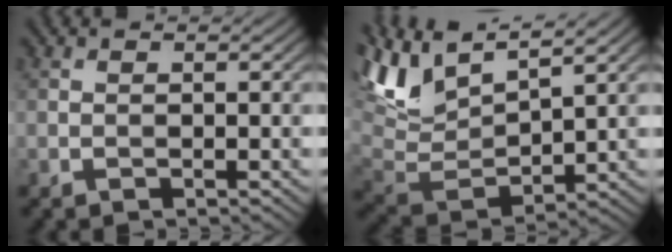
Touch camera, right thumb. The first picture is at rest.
{"total": 12.1, "force": [7.6, 4.1, 8.5], "torque": [-0.225, 0.020, 0.155]}